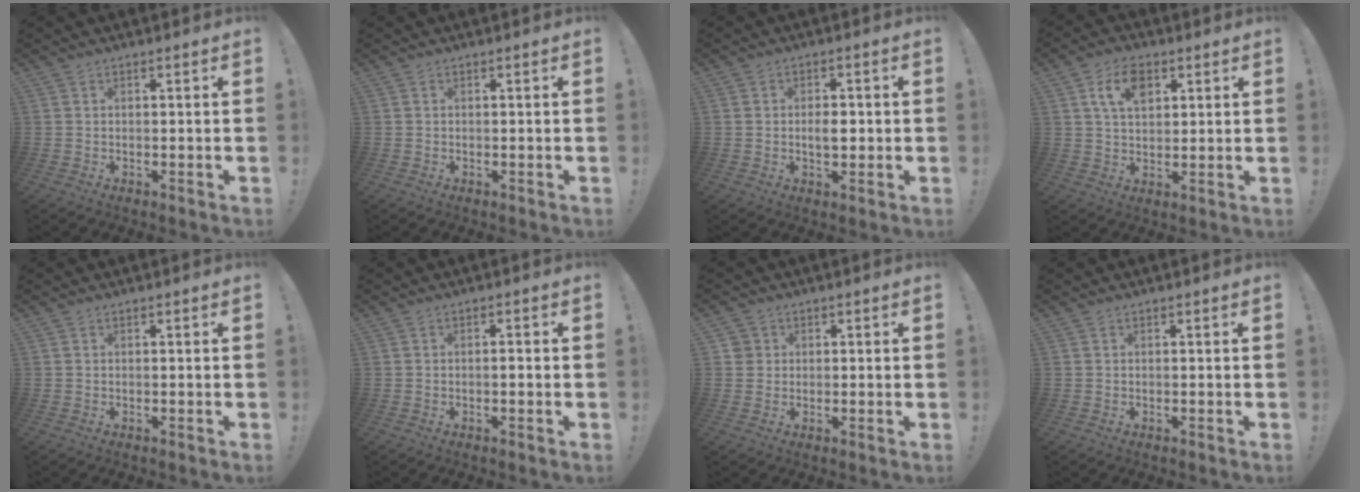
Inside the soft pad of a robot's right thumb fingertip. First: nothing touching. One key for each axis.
{"total": 0.0}
{"total": 4.0, "fx": -0.3, "fy": 2.6, "fz": 3.0, "tx": -0.032, "ty": 0.000, "tz": -0.011}
{"total": 9.1, "fx": 4.0, "fy": 5.7, "fz": 5.9, "tx": -0.102, "ty": 0.004, "tz": 0.073}
{"total": 0.0}
{"total": 1.3, "fx": -0.5, "fy": 0.3, "fz": 1.2, "tx": -0.013, "ty": -0.001, "tz": -0.011}
{"total": 2.7, "fx": 0.5, "fy": 2.7, "fz": 0.4, "tx": -0.004, "ty": 0.006, "tz": 0.009}
{"total": 0.0}